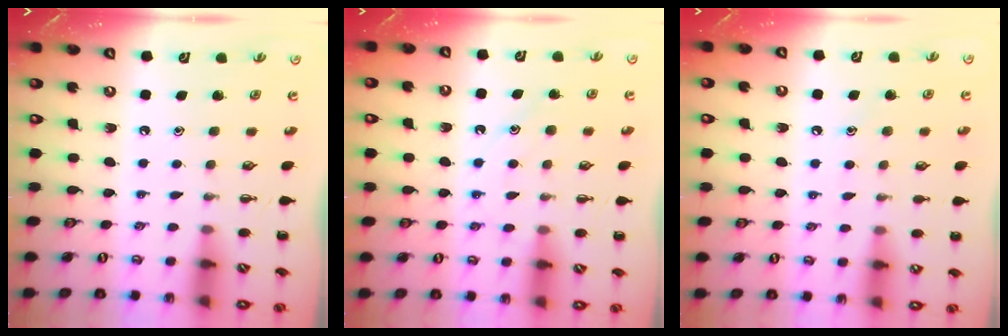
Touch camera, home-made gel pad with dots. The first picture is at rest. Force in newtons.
{"total": 12.3, "press": 12.2, "slide": 1.0}
{"total": 8.5, "press": 8.3, "slide": 1.9}